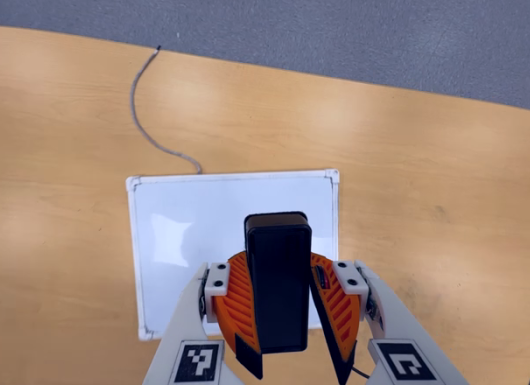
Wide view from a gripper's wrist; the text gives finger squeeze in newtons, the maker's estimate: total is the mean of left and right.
{"total": 8.6, "left": 9.3, "right": 7.9}